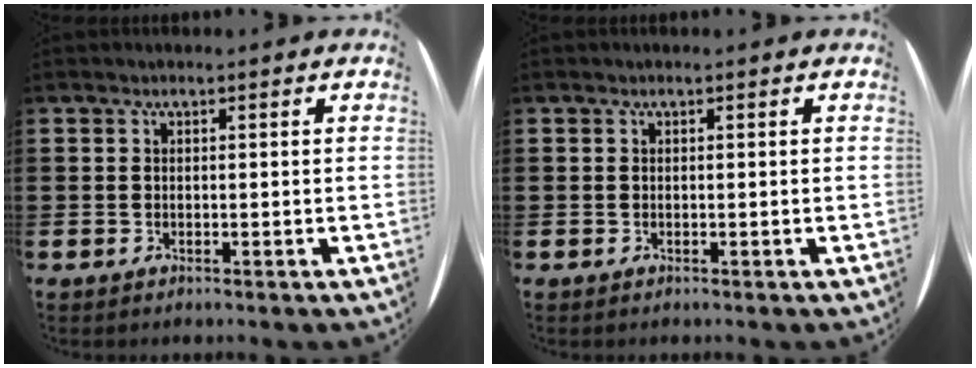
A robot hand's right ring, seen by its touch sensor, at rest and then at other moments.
{"total": 0.0}